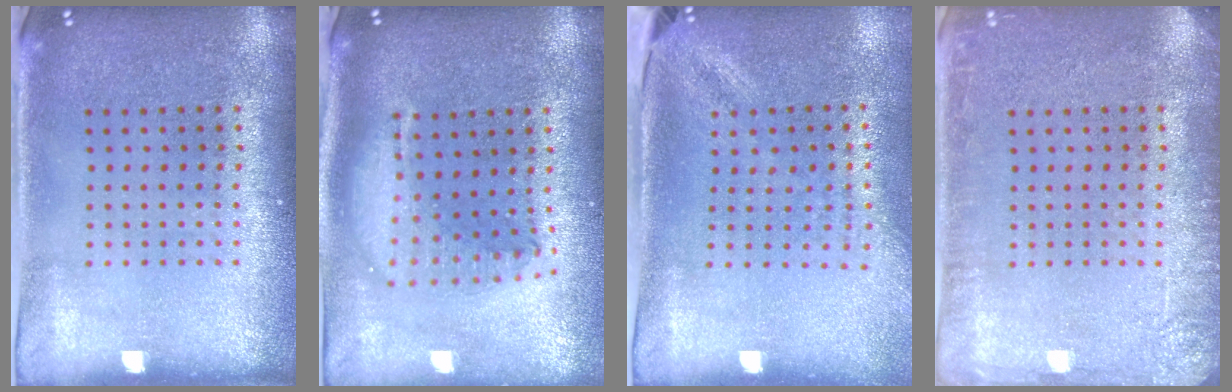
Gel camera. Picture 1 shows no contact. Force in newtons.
{"total": 2.0, "press": 1.6, "slide": 1.2}
{"total": 1.8, "press": 1.4, "slide": 1.2}
{"total": 2.4, "press": 2.3, "slide": 0.3}